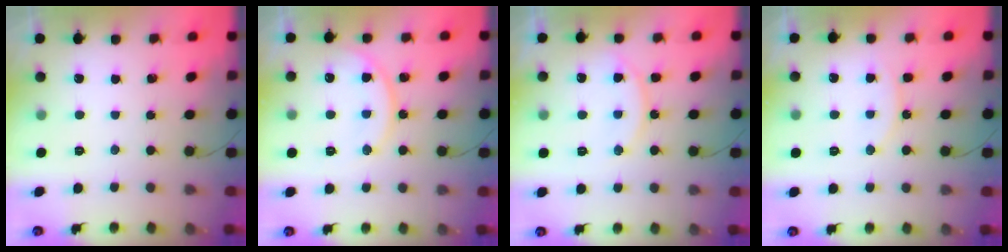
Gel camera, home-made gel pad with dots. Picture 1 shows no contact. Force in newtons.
{"total": 12.8, "press": 12.8, "slide": 1.1}
{"total": 13.4, "press": 13.4, "slide": 1.0}
{"total": 10.4, "press": 10.4, "slide": 0.8}